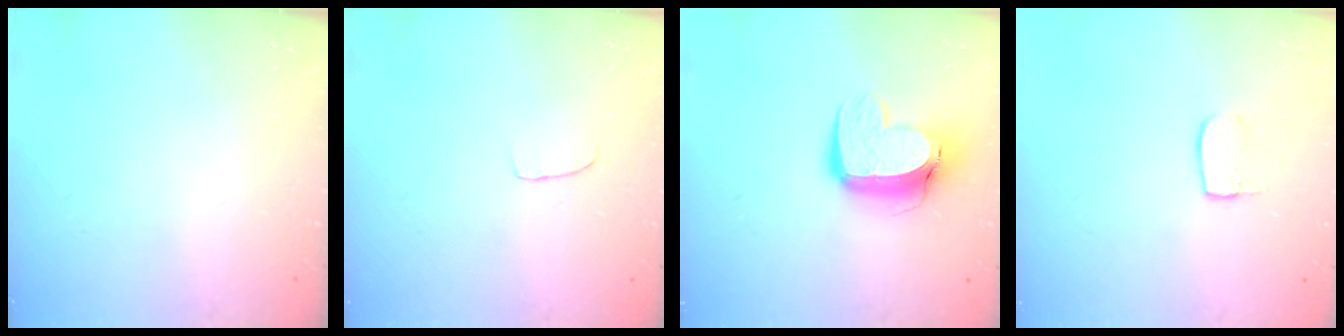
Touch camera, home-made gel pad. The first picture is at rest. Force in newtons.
{"total": 2.5, "press": 2.5, "slide": 0.1}
{"total": 12.0, "press": 12.0, "slide": 1.2}
{"total": 4.8, "press": 4.8, "slide": 0.3}